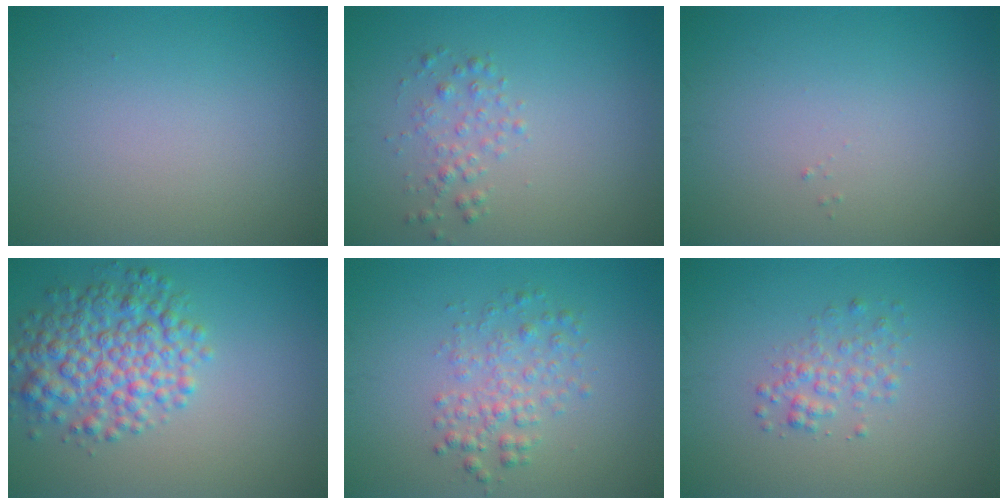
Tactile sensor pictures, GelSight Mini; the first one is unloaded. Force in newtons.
{"total": 1.6, "press": 1.6, "slide": 0.0}
{"total": 0.0}
{"total": 5.9, "press": 5.9, "slide": 0.1}
{"total": 2.7, "press": 2.7, "slide": 0.0}
{"total": 1.8, "press": 1.8, "slide": 0.1}